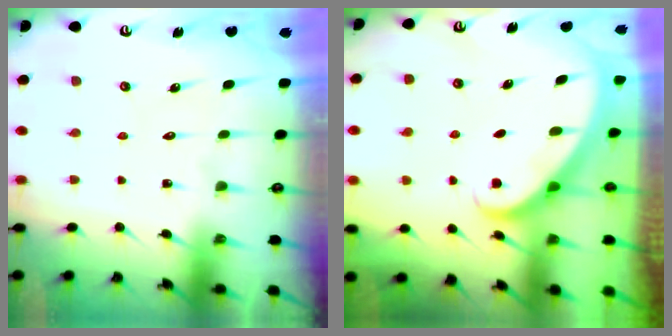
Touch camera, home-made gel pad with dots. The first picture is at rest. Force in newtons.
{"total": 2.8, "press": 2.8, "slide": 0.2}